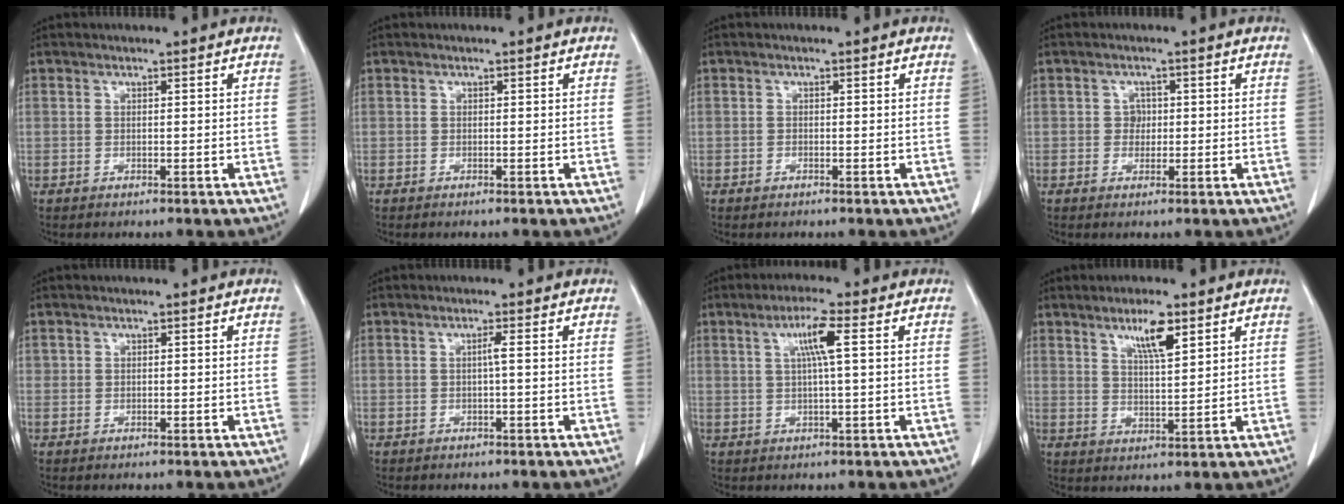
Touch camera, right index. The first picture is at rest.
{"total": 0.0}
{"total": 0.0}
{"total": 1.8, "force": [0.1, 1.6, 0.8], "torque": [-0.008, 0.004, 0.001]}
{"total": 0.5, "force": [0.2, 0.4, 0.2], "torque": [0.001, 0.003, 0.002]}
{"total": 1.0, "force": [0.0, -0.2, 1.0], "torque": [-0.016, 0.002, -0.002]}
{"total": 5.1, "force": [1.5, -0.3, 4.9], "torque": [-0.089, 0.005, 0.026]}
{"total": 6.1, "force": [3.6, 0.9, 4.8], "torque": [-0.086, -0.002, 0.064]}